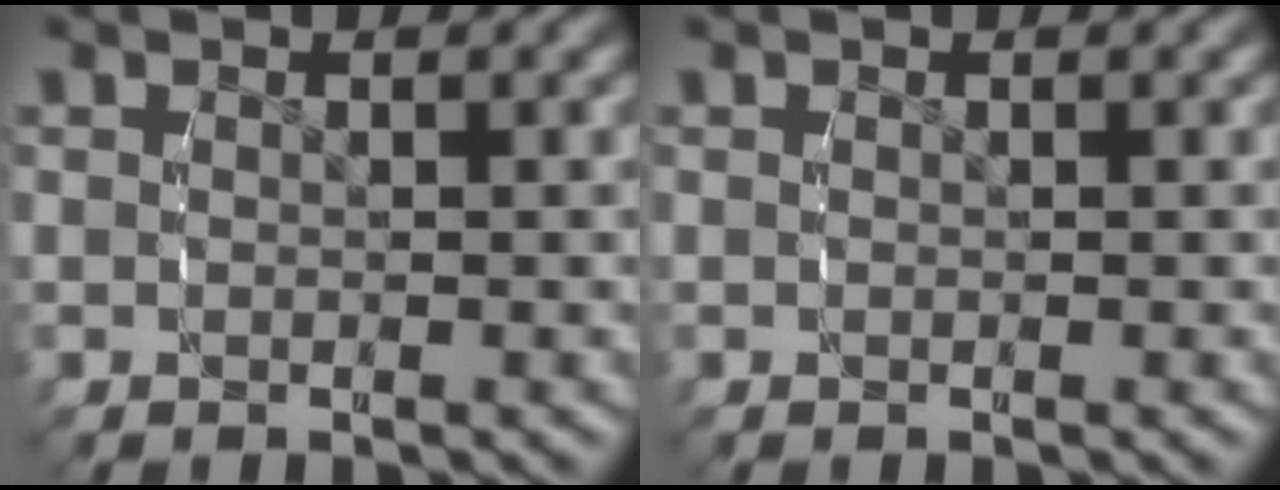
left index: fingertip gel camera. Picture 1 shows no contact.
{"total": 0.0}